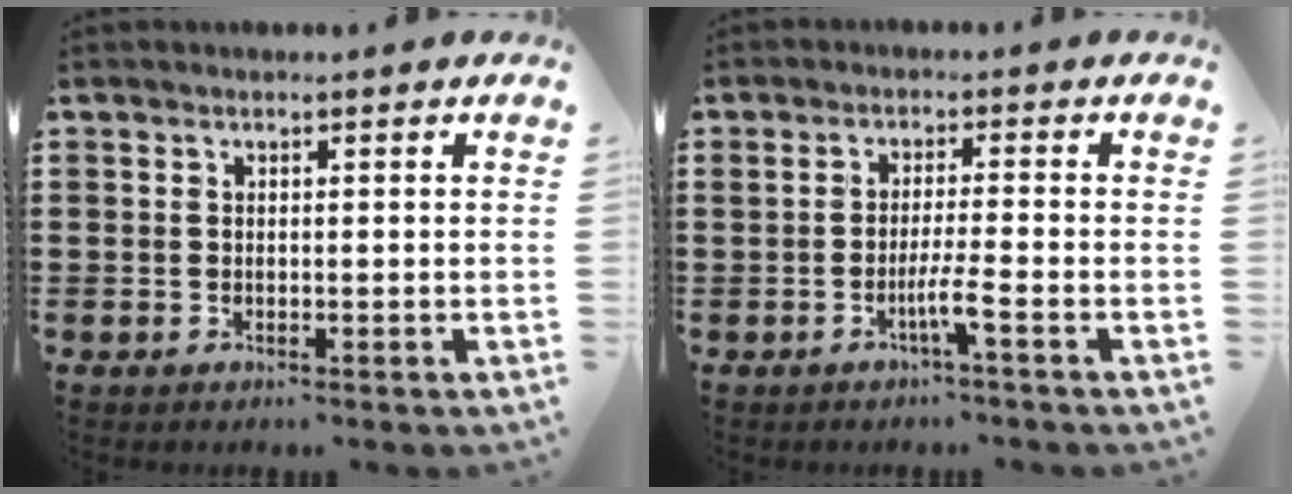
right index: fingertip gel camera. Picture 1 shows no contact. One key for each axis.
{"total": 3.8, "fx": -1.8, "fy": -0.3, "fz": 3.3, "tx": -0.057, "ty": -0.007, "tz": -0.035}